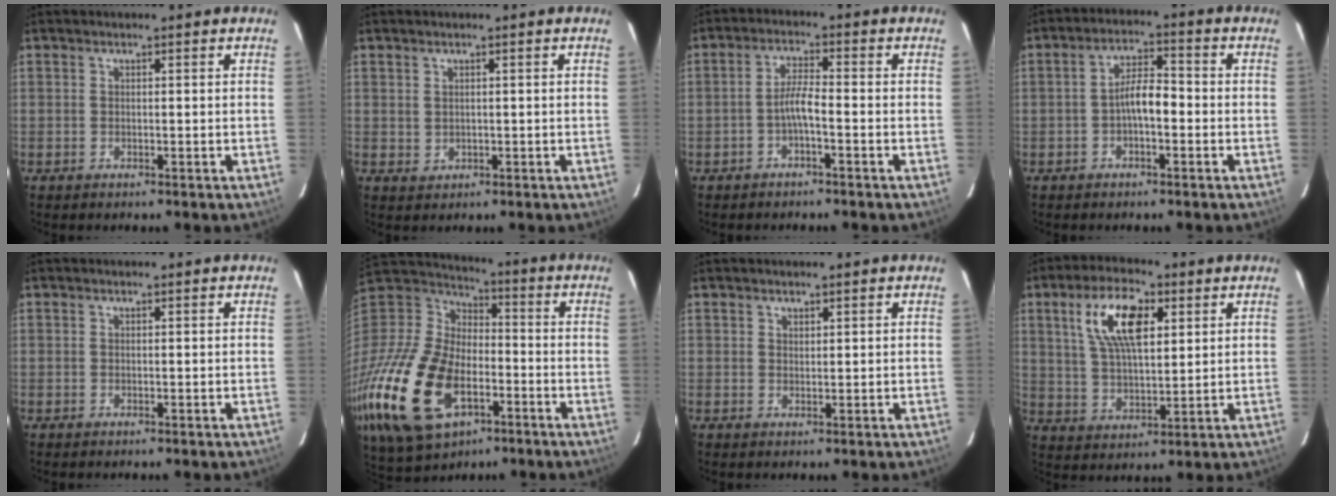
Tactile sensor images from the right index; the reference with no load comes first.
{"total": 1.1, "force": [0.5, 0.8, 0.5], "torque": [-0.009, 0.000, 0.014]}
{"total": 3.4, "force": [-1.7, 0.3, 3.0], "torque": [-0.063, 0.008, -0.033]}
{"total": 4.9, "force": [-1.5, 1.8, 4.4], "torque": [-0.082, 0.016, -0.025]}
{"total": 0.0}
{"total": 31.1, "force": [-11.6, 19.0, 21.6], "torque": [-0.518, -0.038, -0.195]}
{"total": 1.0, "force": [0.9, 0.6, 0.2], "torque": [-0.002, 0.002, 0.016]}
{"total": 12.1, "force": [4.7, 5.2, 9.9], "torque": [-0.189, 0.017, 0.089]}